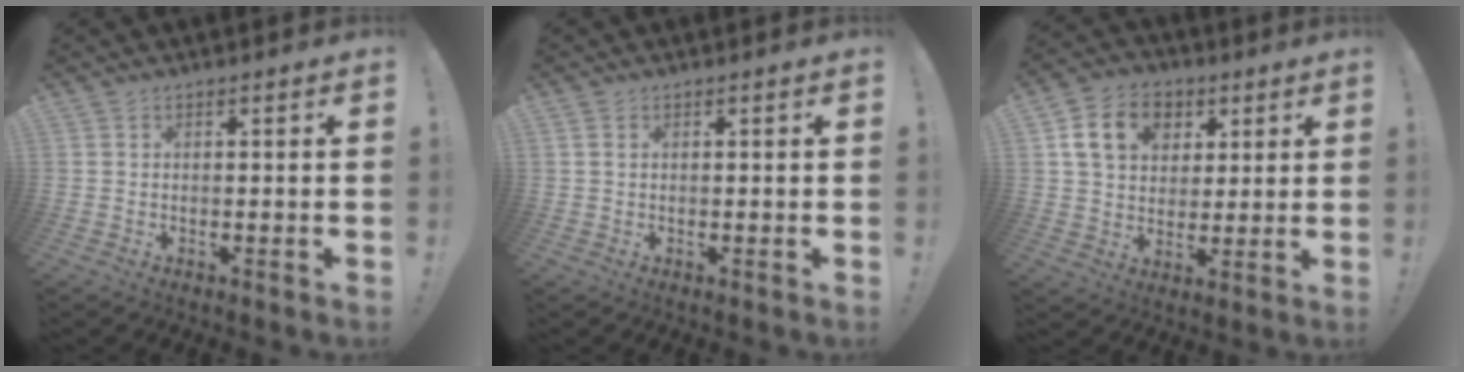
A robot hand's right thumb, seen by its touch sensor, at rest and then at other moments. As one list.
[{"total": 0.8, "force": [0.3, 0.7, 0.4], "torque": [-0.009, 0.003, 0.006]}, {"total": 13.3, "force": [5.0, 10.3, 6.7], "torque": [-0.103, -0.009, 0.099]}]